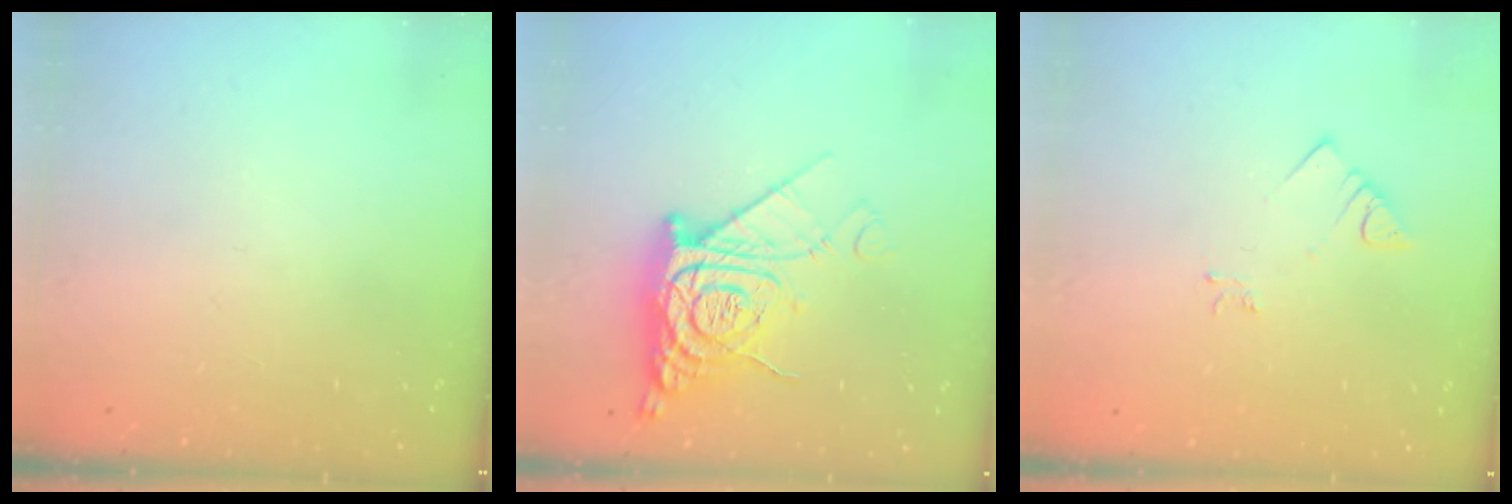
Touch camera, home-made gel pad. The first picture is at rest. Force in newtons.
{"total": 14.9, "press": 14.8, "slide": 1.3}
{"total": 2.6, "press": 2.6, "slide": 0.3}